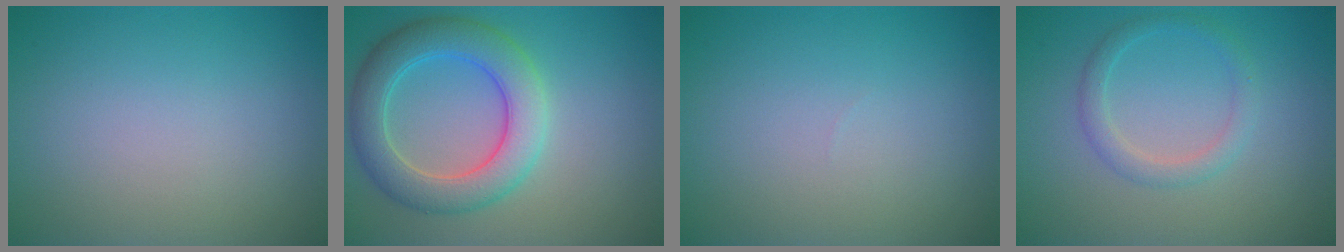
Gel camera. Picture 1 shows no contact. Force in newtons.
{"total": 6.0, "press": 6.0, "slide": 0.2}
{"total": 0.0}
{"total": 2.0, "press": 2.0, "slide": 0.1}